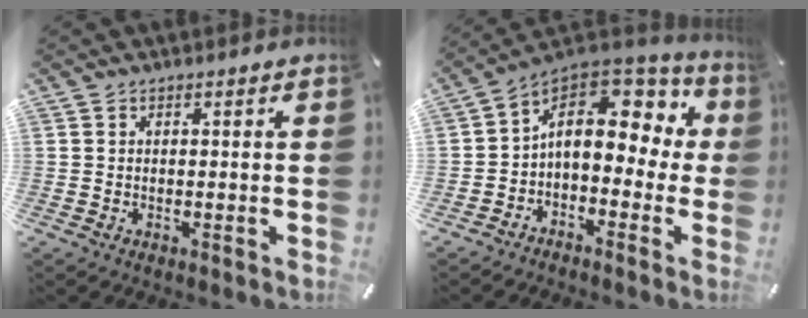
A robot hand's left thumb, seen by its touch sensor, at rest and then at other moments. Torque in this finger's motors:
{"motor_torque": [0.57, 0.65, 0.57, 0.17, 0.35]}